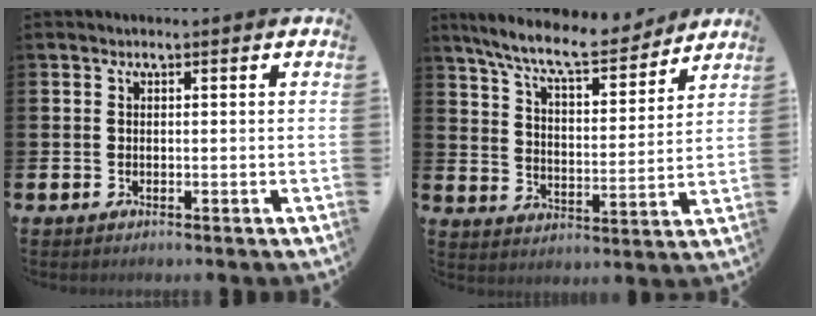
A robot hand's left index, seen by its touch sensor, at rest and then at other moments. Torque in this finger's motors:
{"motor_torque": [1.12, -1.02, 0.95, 0.21]}